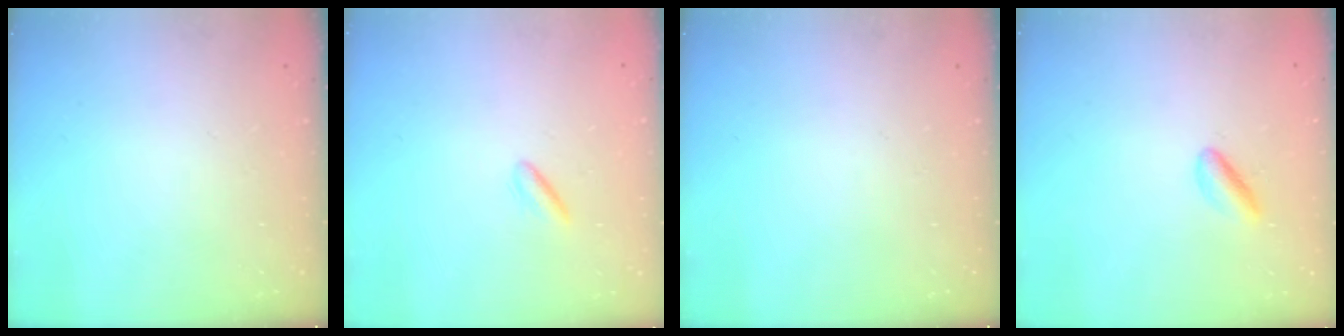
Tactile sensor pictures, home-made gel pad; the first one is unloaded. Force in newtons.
{"total": 1.9, "press": 1.7, "slide": 0.9}
{"total": 0.0}
{"total": 2.5, "press": 2.5, "slide": 0.2}